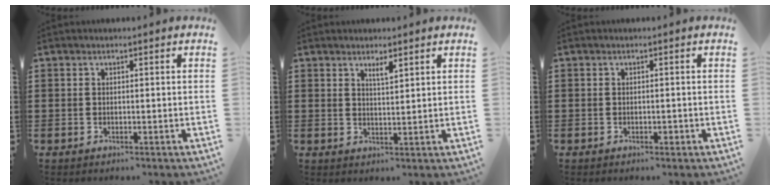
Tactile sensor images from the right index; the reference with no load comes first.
{"total": 2.2, "force": [1.6, 0.4, 1.5], "torque": [-0.023, -0.002, 0.026]}
{"total": 0.6, "force": [-0.3, 0.2, 0.5], "torque": [-0.011, -0.005, -0.003]}